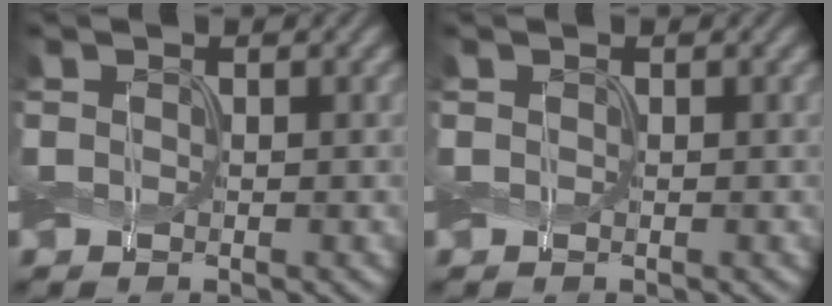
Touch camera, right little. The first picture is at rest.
{"total": 0.0}